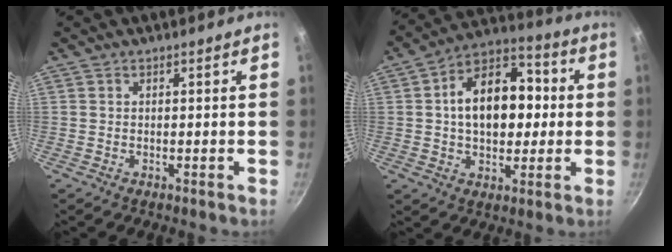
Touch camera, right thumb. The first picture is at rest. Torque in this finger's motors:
{"motor_torque": [-0.31, 0.82, 0.32, 0.40, 0.19]}